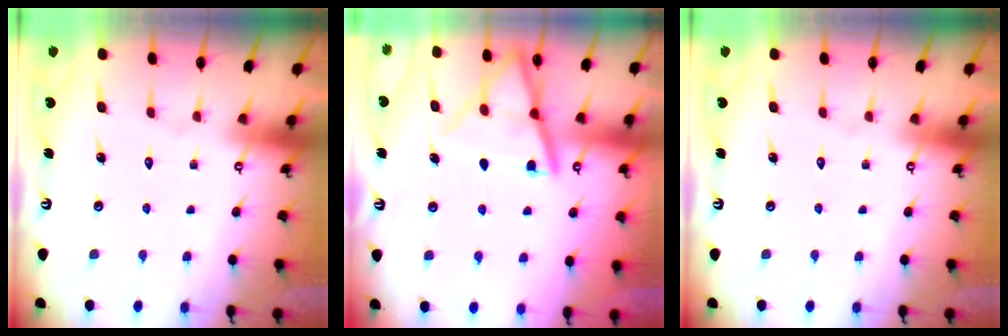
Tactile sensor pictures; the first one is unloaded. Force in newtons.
{"total": 13.9, "press": 13.8, "slide": 1.5}
{"total": 0.0}